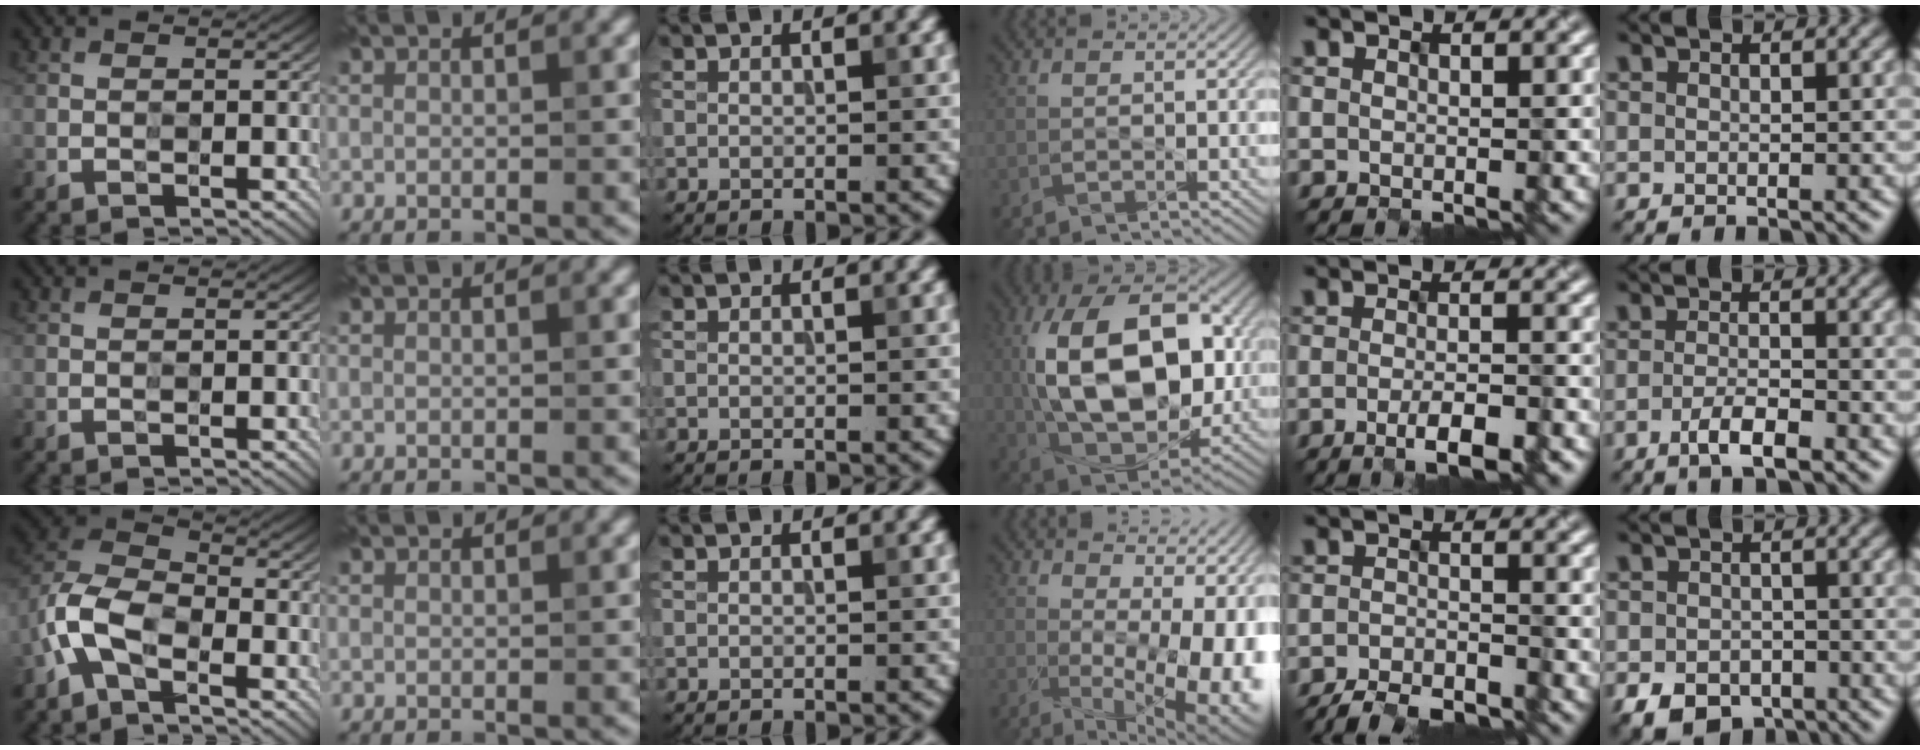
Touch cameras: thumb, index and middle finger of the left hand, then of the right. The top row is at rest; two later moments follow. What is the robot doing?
{"motion": "extract", "object": "keycard holder"}